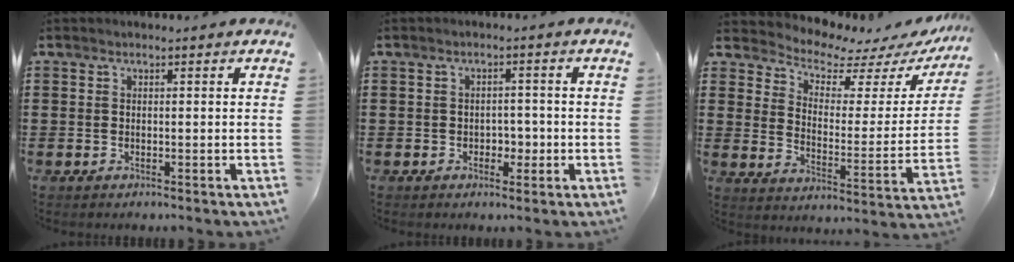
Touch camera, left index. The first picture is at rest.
{"total": 2.5, "force": [-0.8, 1.9, 1.4], "torque": [-0.026, 0.001, -0.022]}
{"total": 5.6, "force": [5.2, 1.5, 1.4], "torque": [-0.043, -0.045, 0.083]}